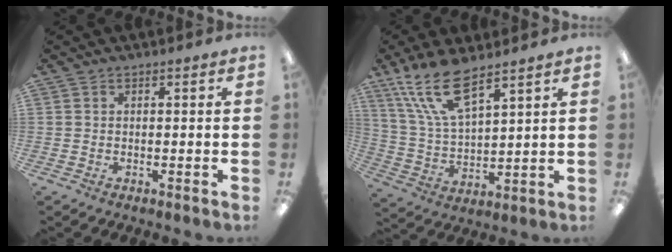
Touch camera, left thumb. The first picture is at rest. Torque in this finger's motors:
{"motor_torque": [0.41, 0.27, 1.18, -1.18, 0.13]}